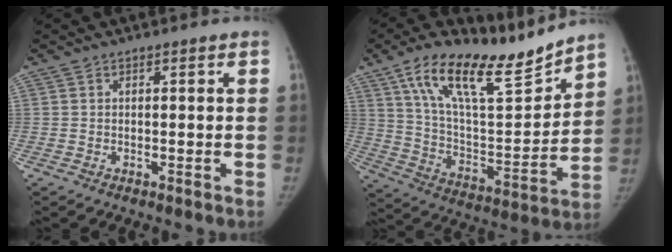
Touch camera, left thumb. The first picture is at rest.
{"total": 20.7, "force": [15.6, 6.4, 12.0], "torque": [-0.159, -0.073, 0.273]}